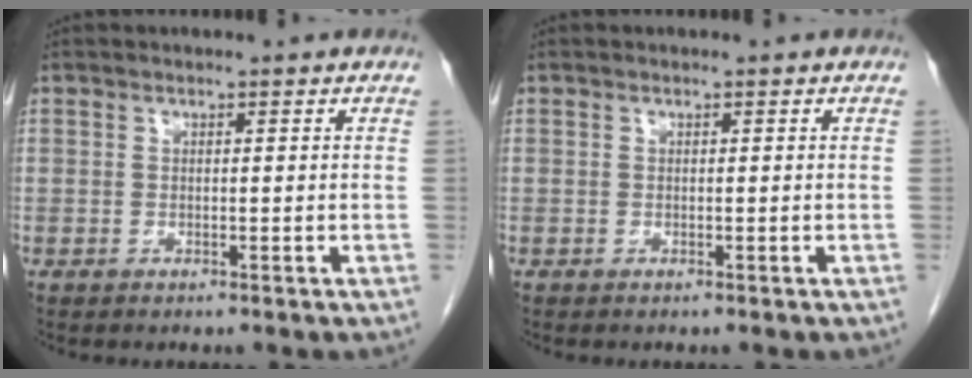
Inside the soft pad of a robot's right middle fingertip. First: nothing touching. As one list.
[{"total": 0.0}]